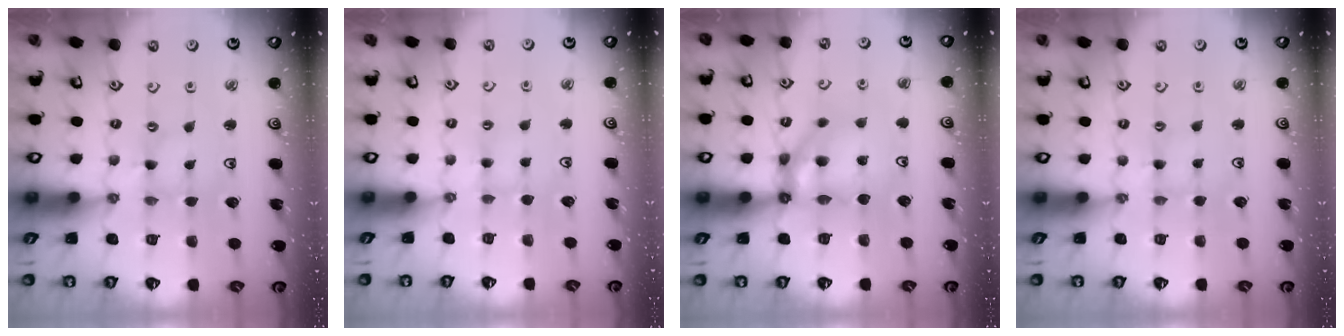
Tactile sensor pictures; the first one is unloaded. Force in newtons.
{"total": 2.3, "press": 2.3, "slide": 0.3}
{"total": 9.7, "press": 9.7, "slide": 1.0}
{"total": 2.4, "press": 2.4, "slide": 0.4}